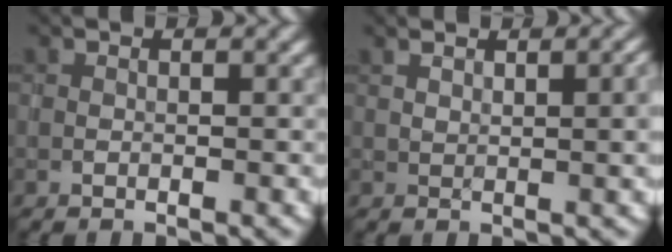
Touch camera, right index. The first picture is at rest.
{"total": 3.5, "force": [1.5, 1.1, 3.0], "torque": [-0.042, 0.003, 0.034]}